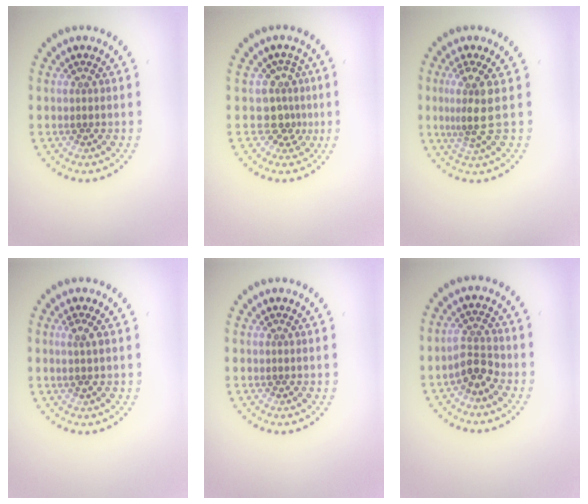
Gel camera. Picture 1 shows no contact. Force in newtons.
{"total": 2.8, "press": 2.0, "slide": 2.0}
{"total": 3.0, "press": 2.3, "slide": 1.9}
{"total": 1.2, "press": 1.1, "slide": 0.6}
{"total": 0.0}
{"total": 2.6, "press": 2.4, "slide": 1.0}